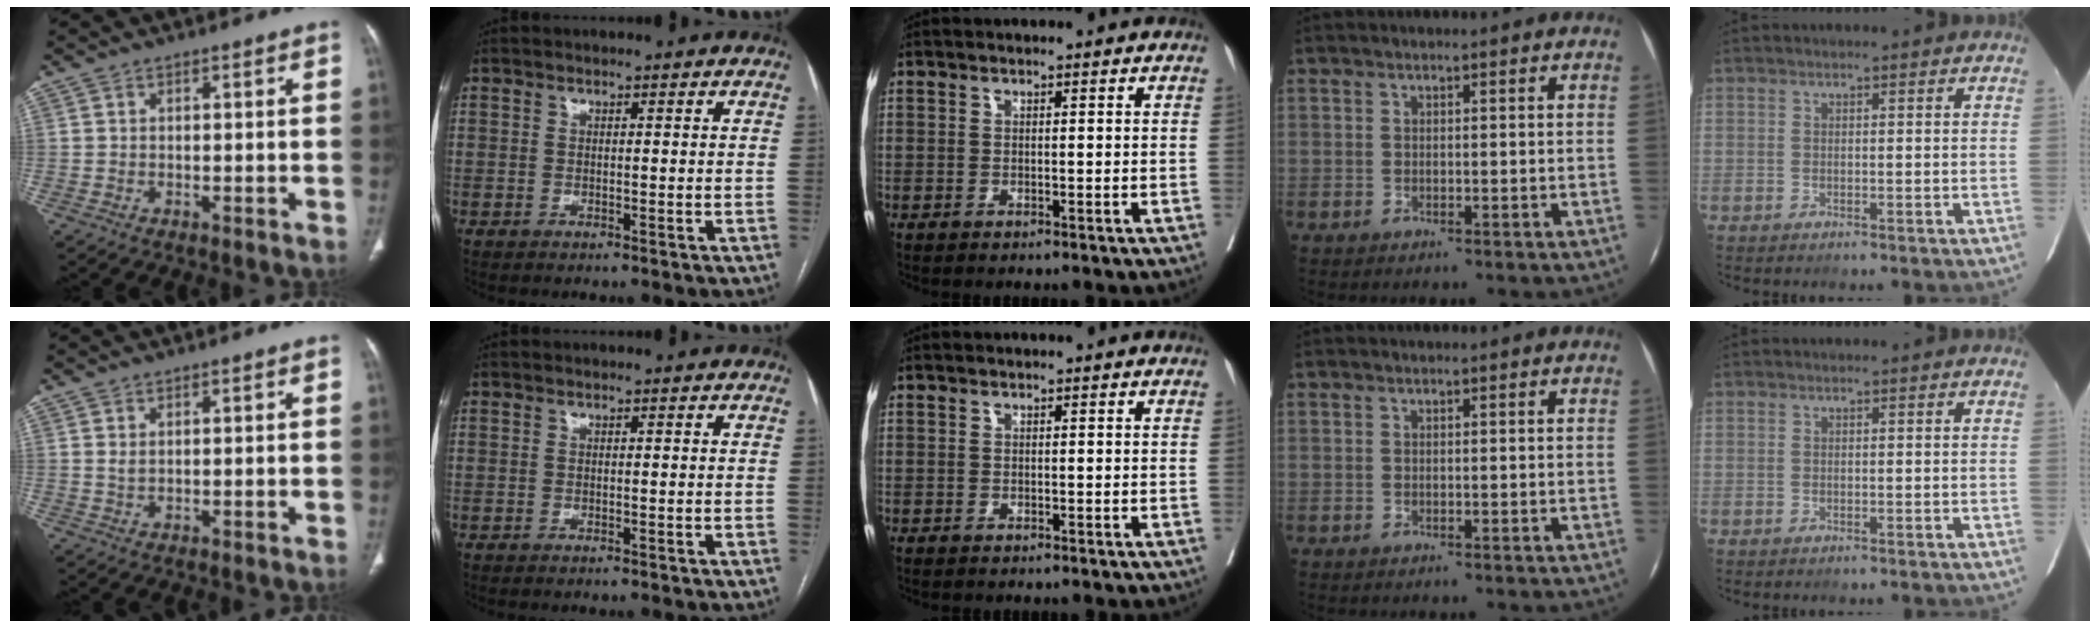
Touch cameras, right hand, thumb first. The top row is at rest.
{}